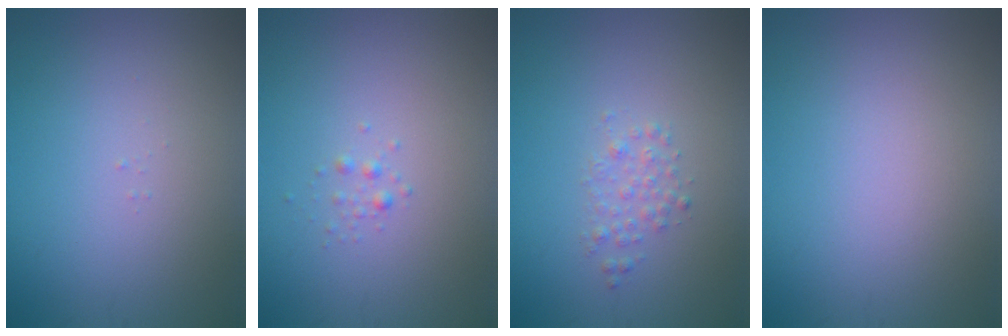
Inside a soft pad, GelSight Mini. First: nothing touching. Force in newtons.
{"total": 0.7, "press": 0.7, "slide": 0.0}
{"total": 1.4, "press": 1.4, "slide": 0.0}
{"total": 0.0}